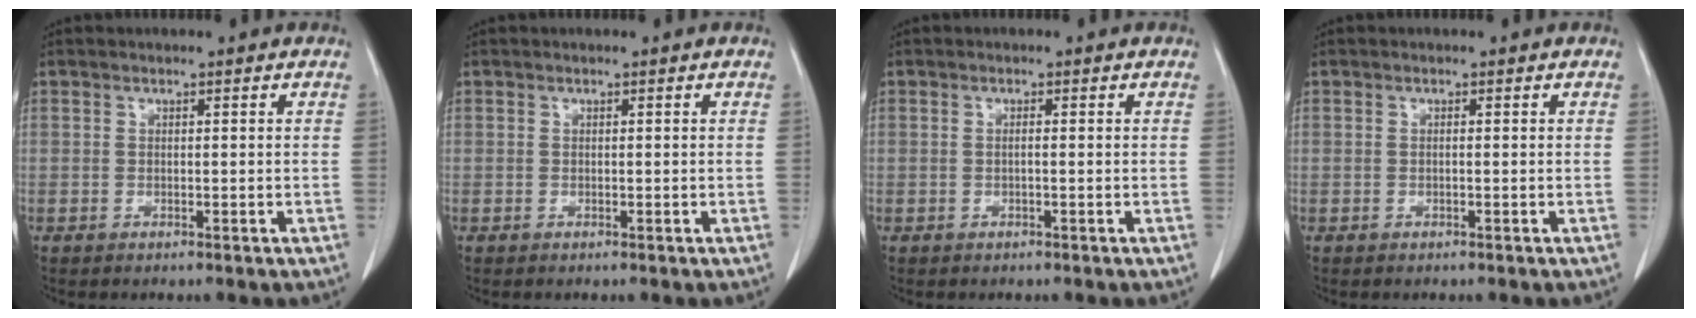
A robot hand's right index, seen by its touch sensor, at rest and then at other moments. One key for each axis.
{"total": 0.0}
{"total": 0.6, "fx": -0.1, "fy": -0.1, "fz": 0.6, "tx": -0.011, "ty": 0.001, "tz": -0.001}
{"total": 0.0}